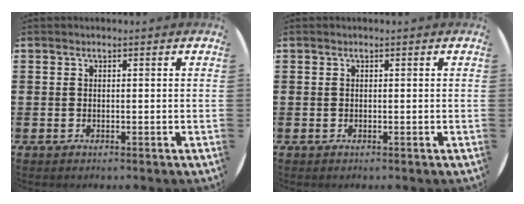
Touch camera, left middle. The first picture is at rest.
{"total": 0.0}